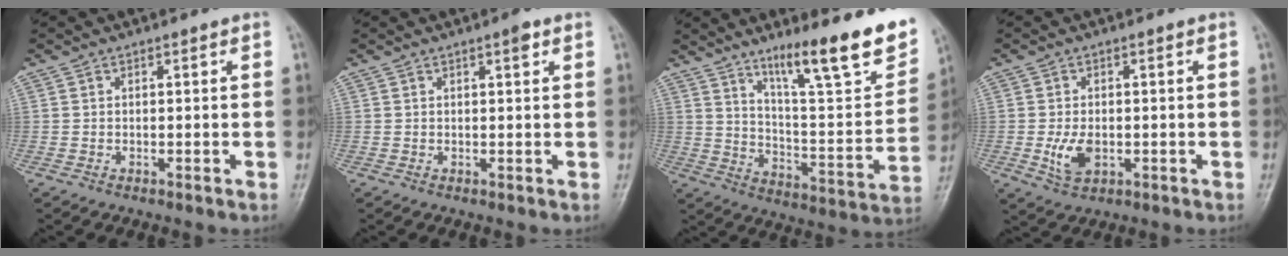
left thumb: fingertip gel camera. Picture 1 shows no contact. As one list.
[{"total": 1.6, "force": [0.9, 0.4, 1.3], "torque": [-0.018, -0.001, 0.012]}, {"total": 21.3, "force": [13.8, 4.1, 15.8], "torque": [-0.198, -0.069, 0.221]}, {"total": 5.3, "force": [-1.0, 3.2, 4.0], "torque": [-0.074, -0.004, -0.012]}]